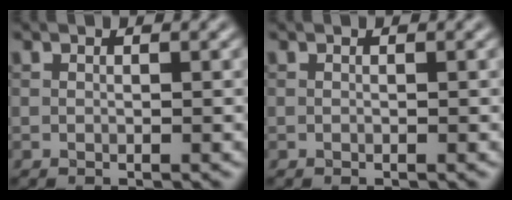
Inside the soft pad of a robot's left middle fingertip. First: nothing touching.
{"total": 0.0}